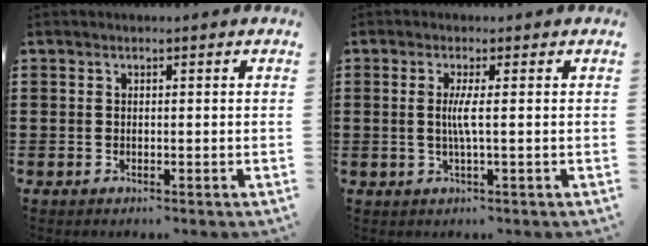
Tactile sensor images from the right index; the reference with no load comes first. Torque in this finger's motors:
{"motor_torque": [0.84, 1.30, 0.13, 0.05]}